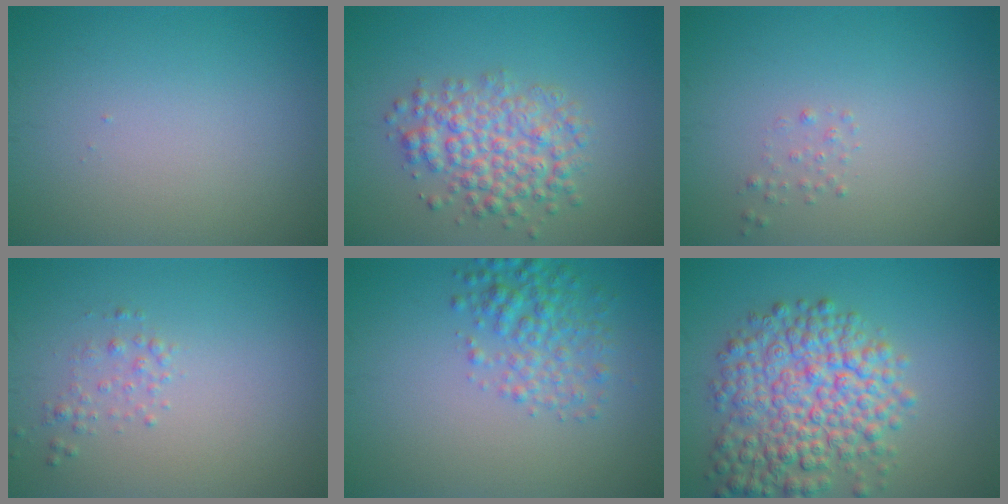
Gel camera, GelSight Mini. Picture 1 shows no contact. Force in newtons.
{"total": 4.9, "press": 4.8, "slide": 0.2}
{"total": 0.6, "press": 0.6, "slide": 0.1}
{"total": 1.0, "press": 1.0, "slide": 0.0}
{"total": 3.4, "press": 3.4, "slide": 0.1}
{"total": 7.9, "press": 7.9, "slide": 0.3}